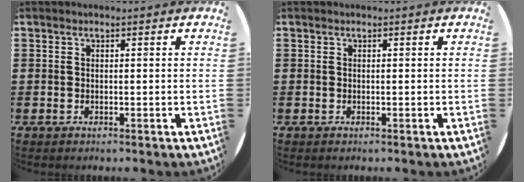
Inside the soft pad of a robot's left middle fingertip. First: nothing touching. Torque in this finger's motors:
{"motor_torque": [-0.01, 0.00, 0.00, 0.00]}